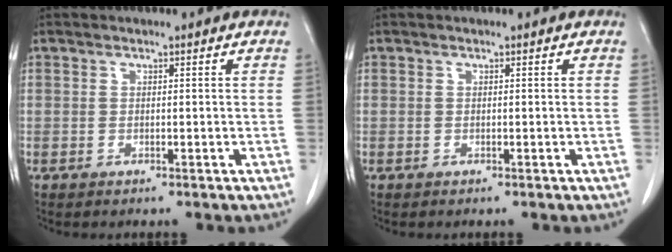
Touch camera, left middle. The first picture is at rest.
{"total": 0.0}